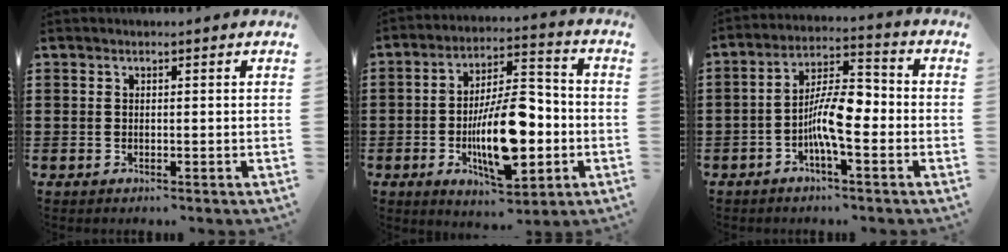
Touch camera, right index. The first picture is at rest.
{"total": 13.9, "force": [-3.5, 5.6, 12.2], "torque": [-0.223, -0.008, -0.063]}
{"total": 8.7, "force": [-2.4, 2.8, 7.9], "torque": [-0.153, 0.004, -0.047]}